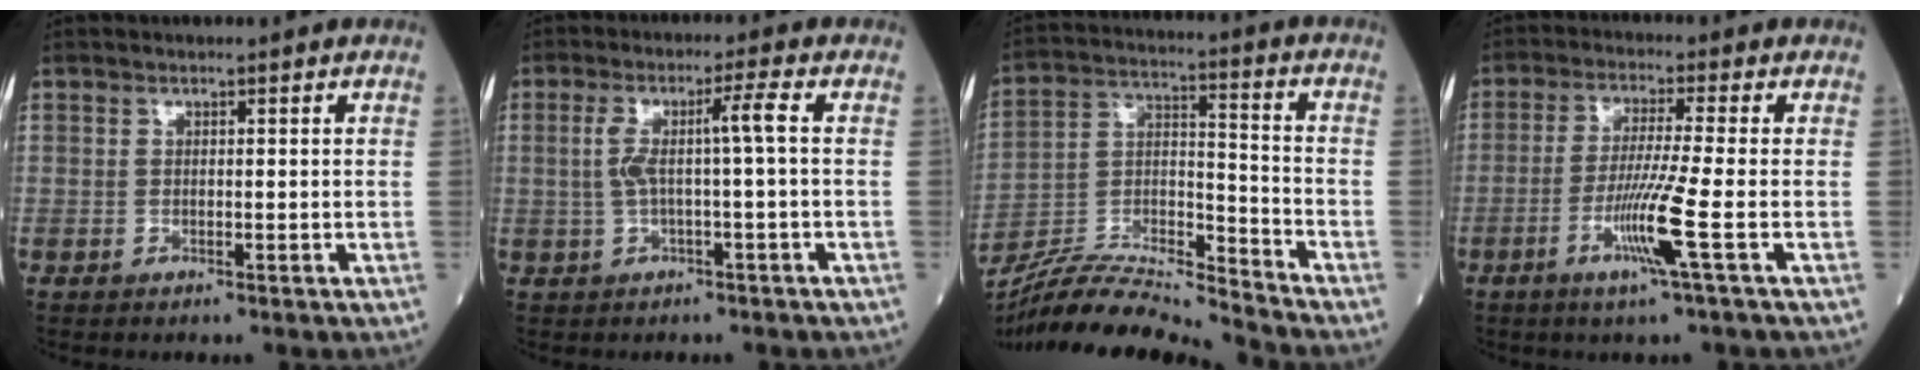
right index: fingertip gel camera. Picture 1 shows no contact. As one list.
[{"total": 5.2, "force": [0.2, -0.5, 5.2], "torque": [-0.107, 0.017, 0.009]}, {"total": 15.5, "force": [-14.9, -0.9, 4.2], "torque": [-0.075, 0.019, -0.277]}, {"total": 7.7, "force": [-2.8, -1.7, 6.9], "torque": [-0.133, -0.020, -0.062]}]